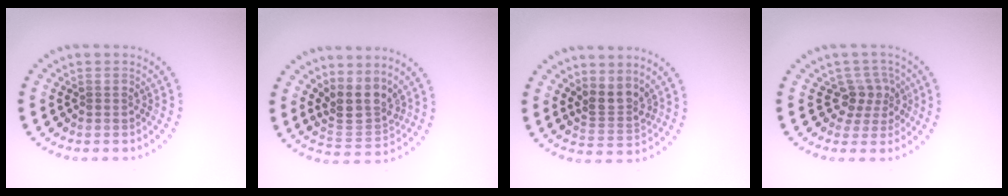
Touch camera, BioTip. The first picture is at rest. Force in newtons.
{"total": 3.6, "press": 2.9, "slide": 2.1}
{"total": 2.6, "press": 1.9, "slide": 1.7}
{"total": 2.7, "press": 2.0, "slide": 1.8}